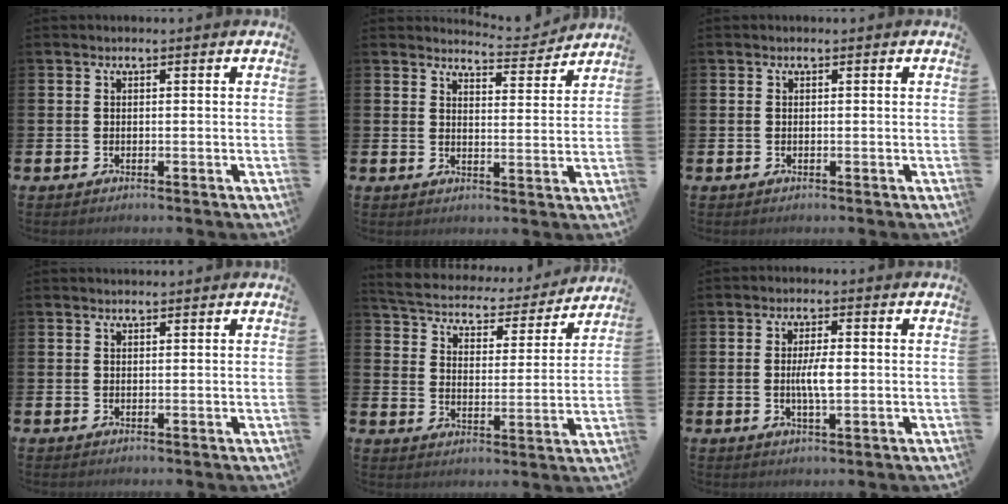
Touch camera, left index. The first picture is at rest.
{"total": 4.6, "force": [4.6, 0.5, 0.0], "torque": [0.004, -0.041, 0.077]}
{"total": 0.0}
{"total": 0.9, "force": [0.9, 0.1, -0.1], "torque": [0.012, -0.003, 0.015]}
{"total": 5.2, "force": [5.0, 1.3, 0.7], "torque": [-0.044, -0.041, 0.080]}
{"total": 3.7, "force": [0.0, 1.1, 3.6], "torque": [-0.060, -0.001, -0.004]}